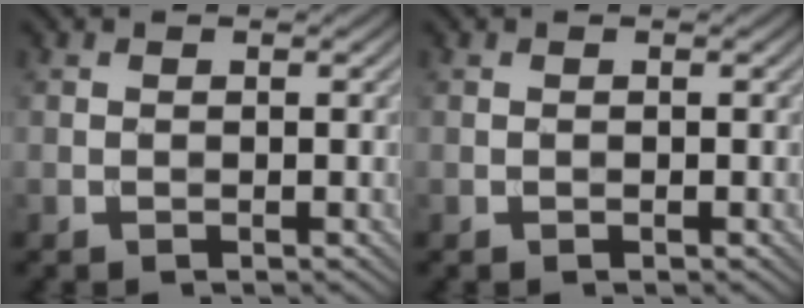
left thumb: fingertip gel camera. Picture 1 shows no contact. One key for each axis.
{"total": 0.0}